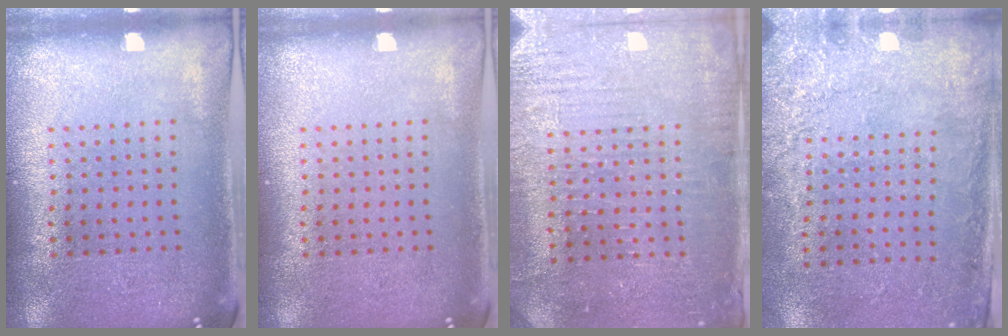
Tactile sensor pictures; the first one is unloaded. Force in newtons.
{"total": 0.0}
{"total": 3.2, "press": 3.2, "slide": 0.4}
{"total": 2.7, "press": 2.0, "slide": 1.8}